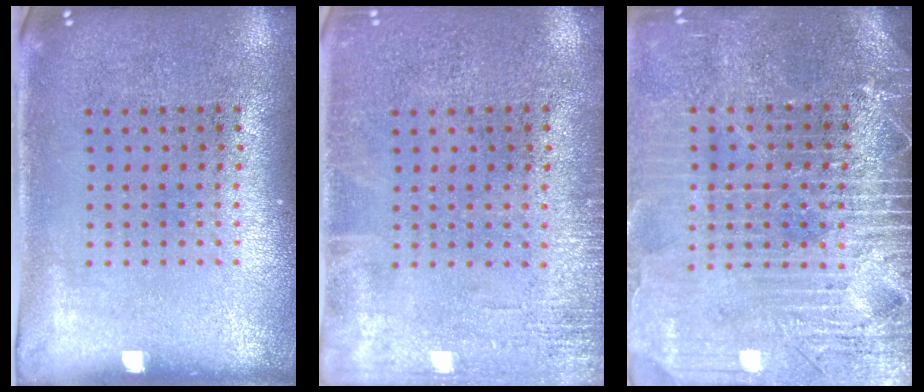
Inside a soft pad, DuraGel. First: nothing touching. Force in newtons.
{"total": 1.7, "press": 1.7, "slide": 0.3}
{"total": 4.2, "press": 3.7, "slide": 1.9}